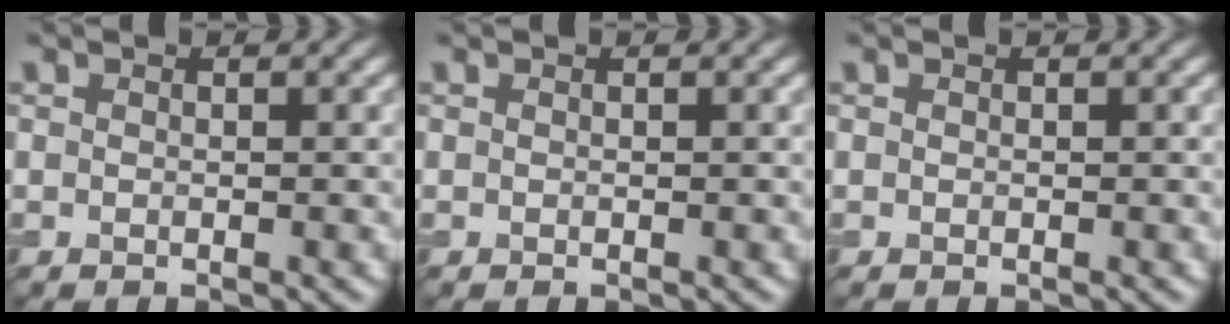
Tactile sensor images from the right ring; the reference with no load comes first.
{"total": 0.0}
{"total": 0.0}